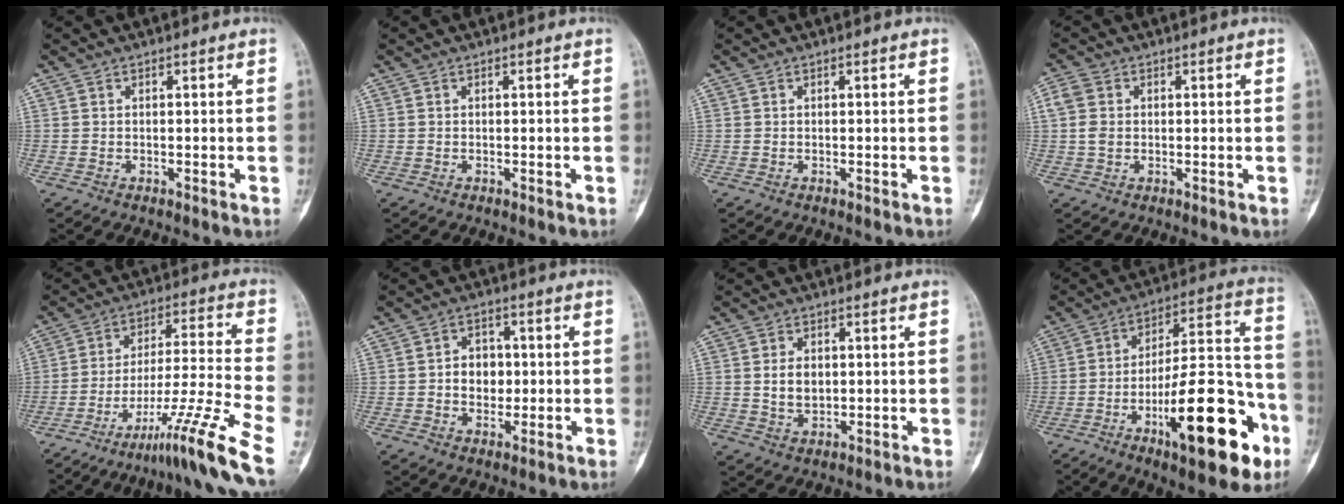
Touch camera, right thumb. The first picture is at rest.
{"total": 0.0}
{"total": 0.0}
{"total": 3.9, "force": [0.5, 3.1, 2.3], "torque": [-0.052, 0.008, 0.007]}
{"total": 16.3, "force": [-10.6, -0.7, 12.4], "torque": [-0.221, 0.073, -0.169]}
{"total": 6.0, "force": [0.0, 4.8, 3.6], "torque": [-0.020, 0.006, -0.003]}
{"total": 4.8, "force": [0.5, 3.4, 3.4], "torque": [-0.045, -0.006, 0.014]}
{"total": 25.5, "force": [-10.7, 8.5, 21.5], "torque": [-0.299, 0.063, -0.156]}